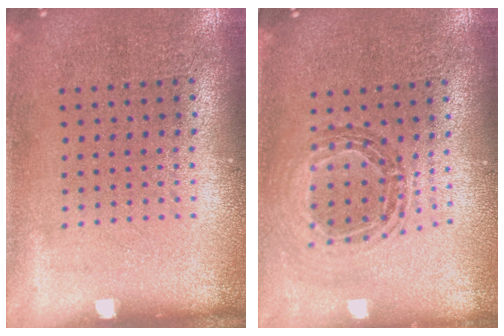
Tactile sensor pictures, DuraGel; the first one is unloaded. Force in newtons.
{"total": 0.8, "press": 0.8, "slide": 0.0}